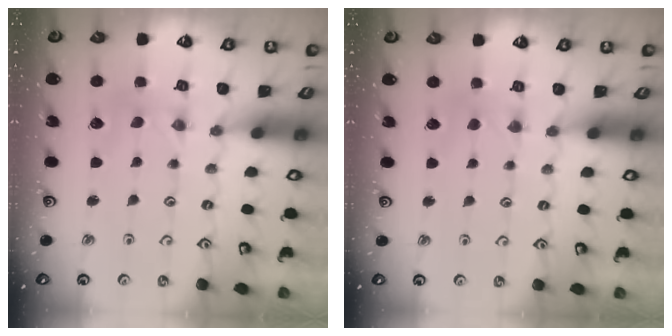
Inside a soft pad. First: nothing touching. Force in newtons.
{"total": 2.0, "press": 2.0, "slide": 0.5}